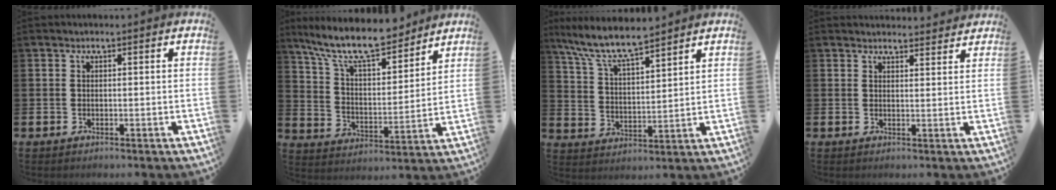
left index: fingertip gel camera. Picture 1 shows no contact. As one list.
[{"total": 11.6, "force": [10.2, 2.7, 4.9], "torque": [-0.130, -0.055, 0.180]}, {"total": 8.5, "force": [7.8, 1.0, 3.4], "torque": [-0.096, -0.038, 0.141]}, {"total": 2.3, "force": [2.3, 0.4, -0.2], "torque": [0.009, -0.016, 0.039]}]